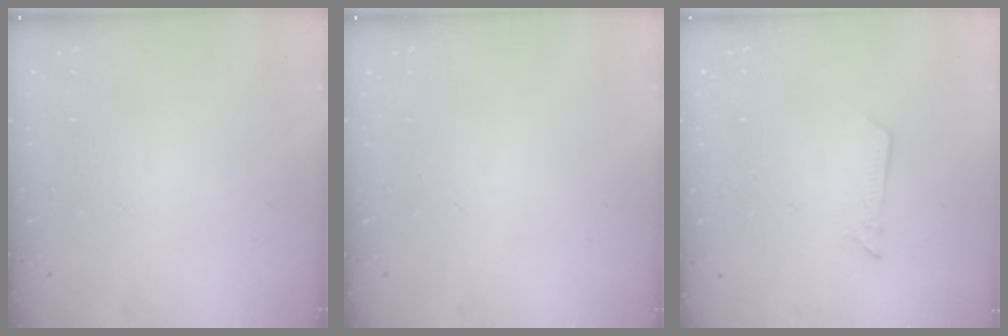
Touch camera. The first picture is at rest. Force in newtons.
{"total": 0.0}
{"total": 2.5, "press": 2.5, "slide": 0.2}